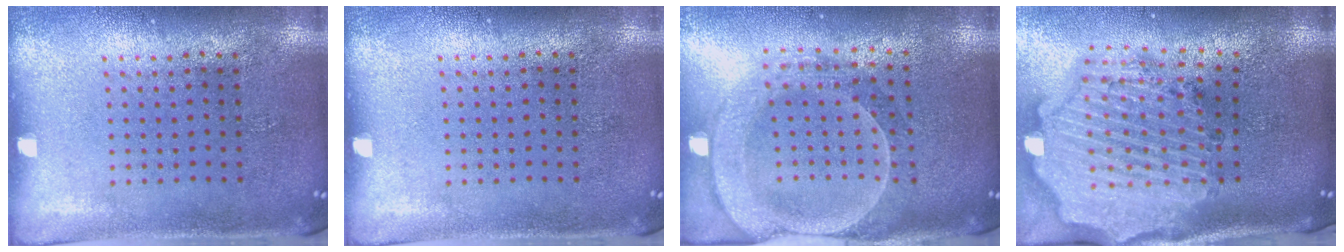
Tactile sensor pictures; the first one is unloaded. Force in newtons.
{"total": 0.0}
{"total": 2.2, "press": 2.0, "slide": 0.9}
{"total": 4.1, "press": 3.3, "slide": 2.4}